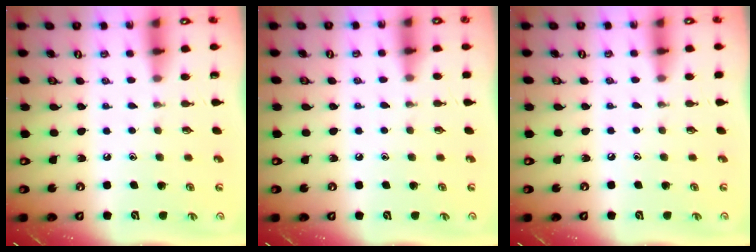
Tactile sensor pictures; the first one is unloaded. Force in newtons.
{"total": 4.2, "press": 4.1, "slide": 0.6}
{"total": 0.0}